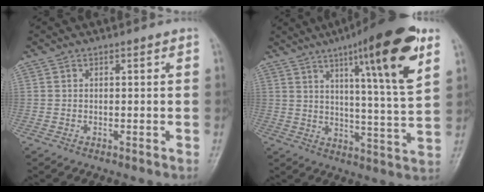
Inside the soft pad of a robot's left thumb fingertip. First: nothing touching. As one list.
[{"total": 19.3, "force": [9.7, 2.6, 16.5], "torque": [-0.228, -0.041, 0.141]}]